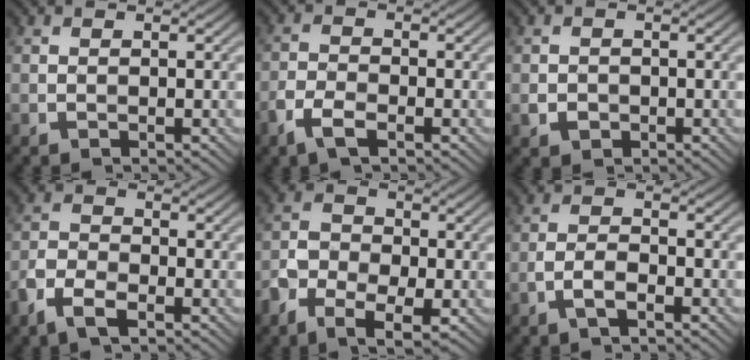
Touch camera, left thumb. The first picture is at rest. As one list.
[{"total": 3.8, "force": [-2.4, 1.4, 2.6], "torque": [-0.063, -0.004, -0.054]}, {"total": 1.7, "force": [-0.6, 1.4, 0.6], "torque": [-0.010, -0.007, -0.013]}, {"total": 5.2, "force": [-3.3, 2.4, 3.2], "torque": [-0.072, -0.006, -0.074]}, {"total": 7.7, "force": [-4.1, 4.7, 4.6], "torque": [-0.096, -0.011, -0.083]}, {"total": 3.0, "force": [-1.8, 0.9, 2.2], "torque": [-0.048, 0.003, -0.041]}]